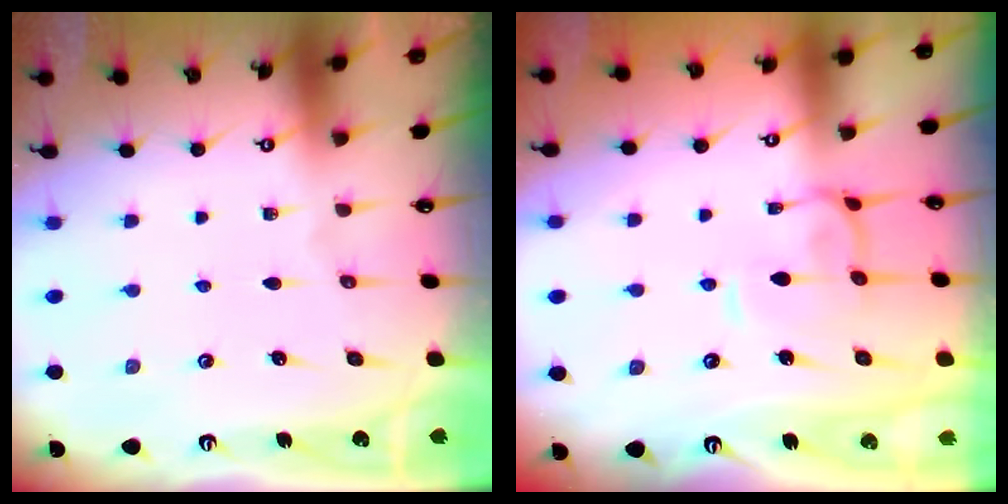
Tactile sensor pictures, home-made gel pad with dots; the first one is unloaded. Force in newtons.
{"total": 0.8, "press": 0.5, "slide": 0.6}